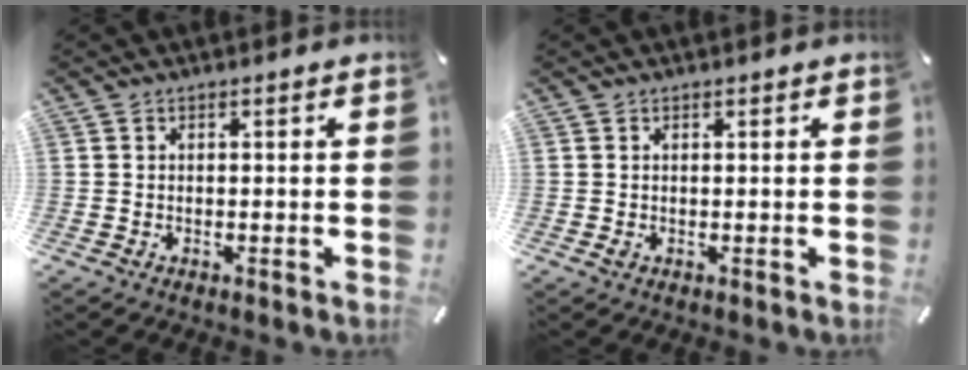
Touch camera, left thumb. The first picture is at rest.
{"total": 0.7, "force": [0.3, 0.5, 0.4], "torque": [0.000, -0.002, 0.003]}